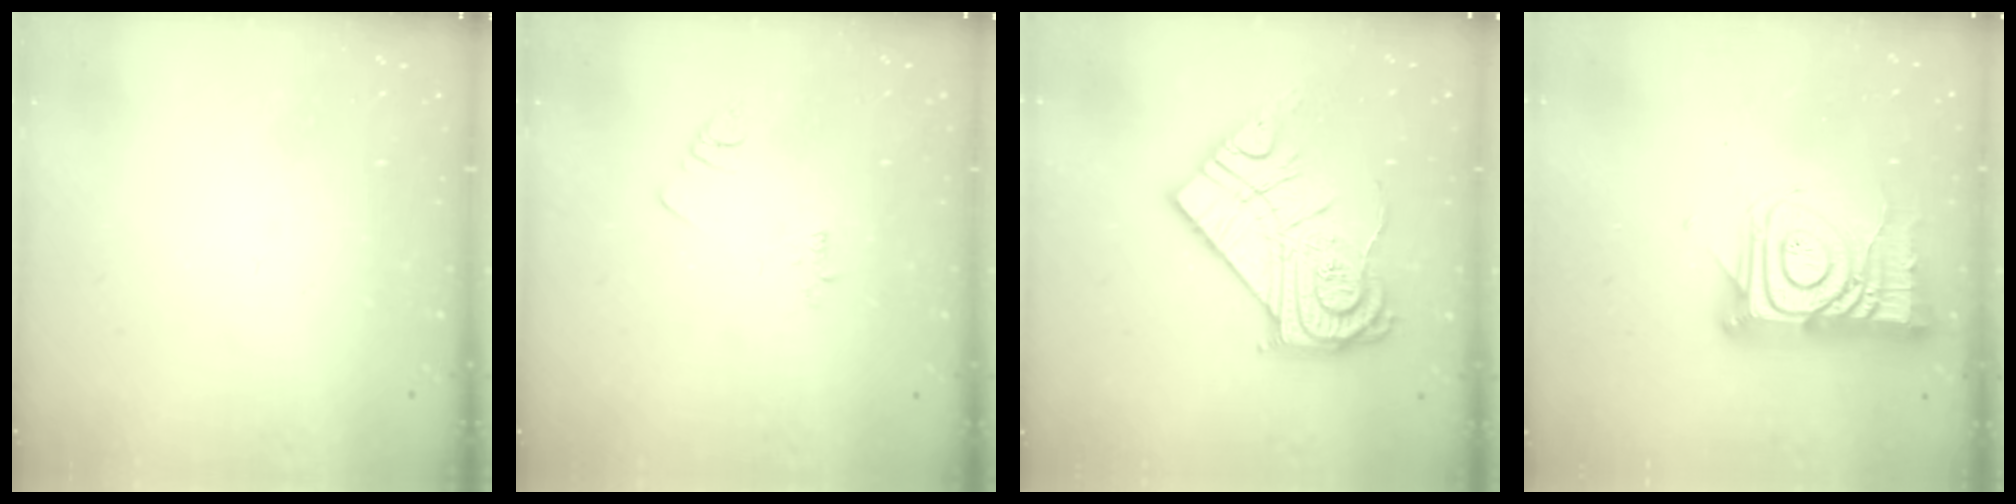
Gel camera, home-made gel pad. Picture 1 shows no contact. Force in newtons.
{"total": 2.1, "press": 2.1, "slide": 0.4}
{"total": 20.7, "press": 20.6, "slide": 1.9}
{"total": 16.7, "press": 16.6, "slide": 1.4}